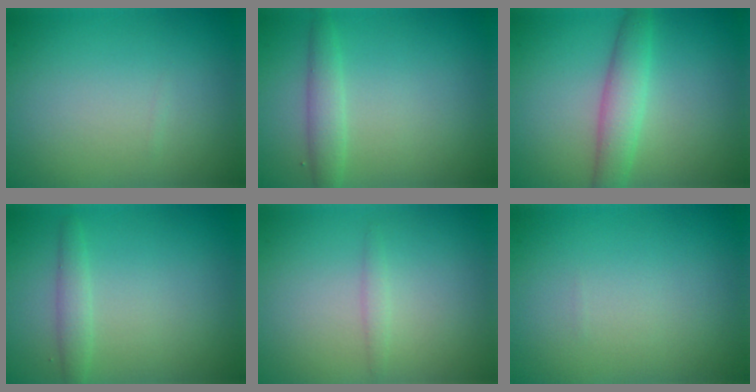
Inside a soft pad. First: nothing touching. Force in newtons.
{"total": 2.0, "press": 2.0, "slide": 0.2}
{"total": 3.3, "press": 3.3, "slide": 0.1}
{"total": 1.5, "press": 1.5, "slide": 0.1}
{"total": 0.9, "press": 0.9, "slide": 0.0}
{"total": 0.0}